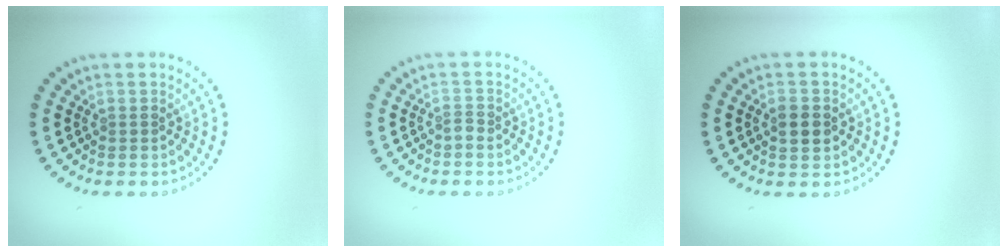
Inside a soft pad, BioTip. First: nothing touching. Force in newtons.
{"total": 0.9, "press": 0.6, "slide": 0.7}
{"total": 2.3, "press": 2.3, "slide": 0.1}